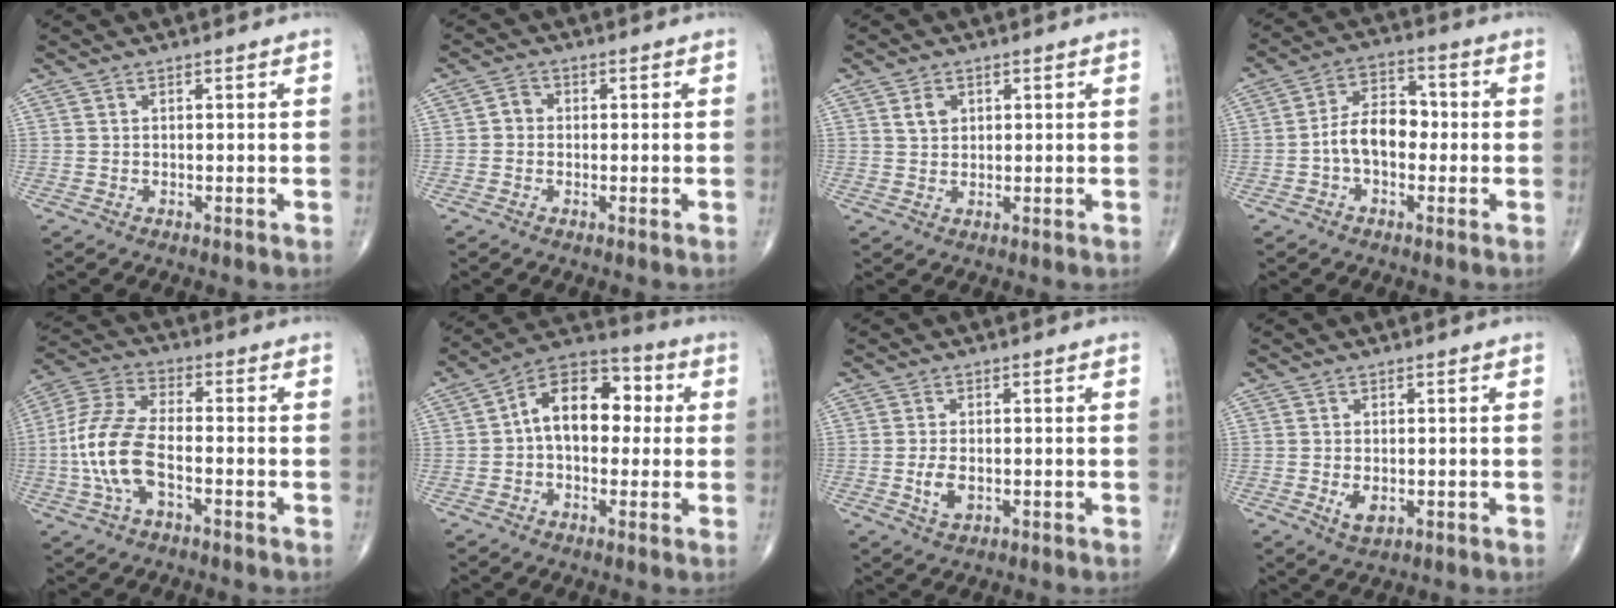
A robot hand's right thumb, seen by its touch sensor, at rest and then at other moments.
{"total": 2.2, "force": [-0.2, 2.0, 1.0], "torque": [-0.004, 0.007, -0.012]}
{"total": 2.8, "force": [1.1, 2.1, 1.5], "torque": [-0.016, -0.004, 0.021]}
{"total": 8.6, "force": [-1.3, 5.5, 6.5], "torque": [-0.096, 0.034, -0.035]}
{"total": 12.3, "force": [-2.8, 5.9, 10.5], "torque": [-0.231, 0.029, -0.059]}
{"total": 13.5, "force": [1.2, 8.6, 10.2], "torque": [-0.125, 0.038, 0.004]}
{"total": 3.6, "force": [-0.5, 2.0, 3.0], "torque": [-0.058, -0.005, -0.005]}
{"total": 3.0, "force": [-0.4, 1.7, 2.4], "torque": [-0.038, -0.006, 0.000]}